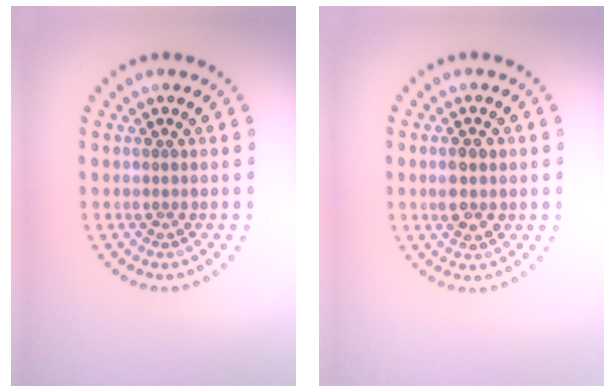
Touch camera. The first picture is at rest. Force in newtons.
{"total": 2.3, "press": 2.3, "slide": 0.0}